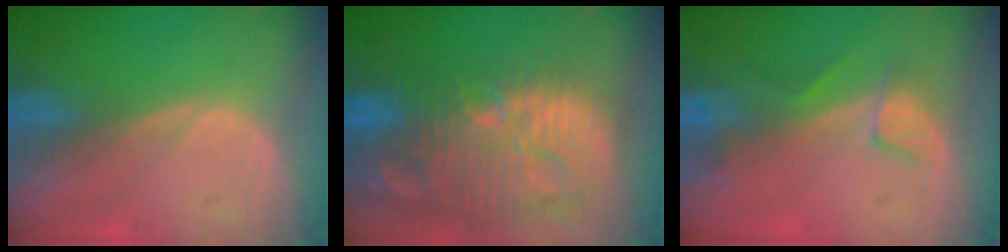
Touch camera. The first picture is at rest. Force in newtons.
{"total": 14.3, "press": 12.4, "slide": 7.2}
{"total": 3.6, "press": 3.3, "slide": 1.4}